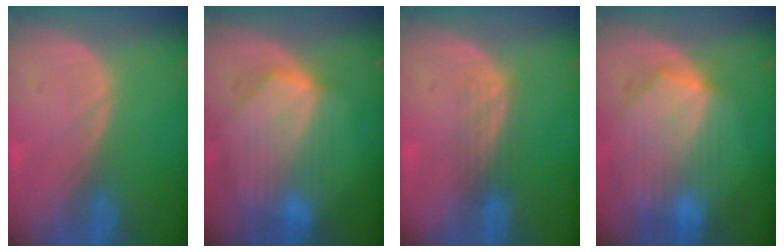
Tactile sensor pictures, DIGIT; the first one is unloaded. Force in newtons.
{"total": 8.7, "press": 7.9, "slide": 3.7}
{"total": 2.9, "press": 2.7, "slide": 1.2}
{"total": 9.5, "press": 8.4, "slide": 4.6}